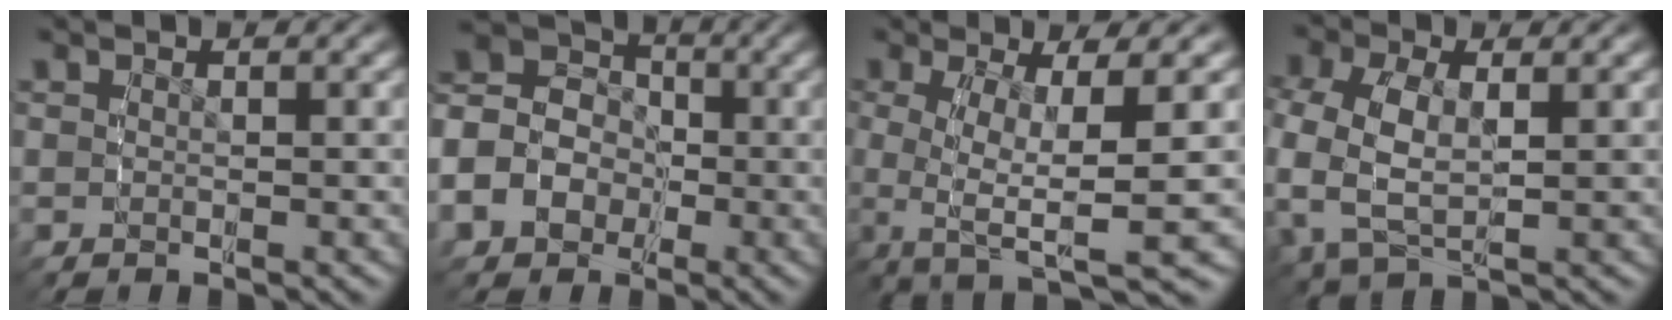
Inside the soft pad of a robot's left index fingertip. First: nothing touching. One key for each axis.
{"total": 13.0, "fx": 0.1, "fy": 11.7, "fz": 5.7, "tx": -0.127, "ty": -0.004, "tz": -0.024}
{"total": 9.9, "fx": -2.6, "fy": 5.1, "fz": 8.1, "tx": -0.145, "ty": -0.031, "tz": -0.026}
{"total": 6.7, "fx": 0.2, "fy": 5.0, "fz": 4.5, "tx": -0.131, "ty": -0.015, "tz": 0.009}